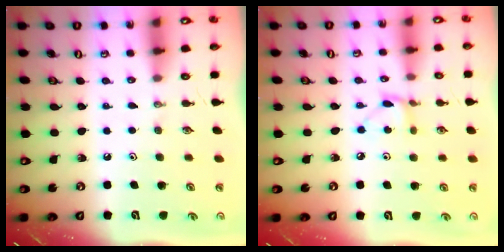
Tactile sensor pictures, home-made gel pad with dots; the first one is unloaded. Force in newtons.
{"total": 5.0, "press": 4.9, "slide": 0.5}